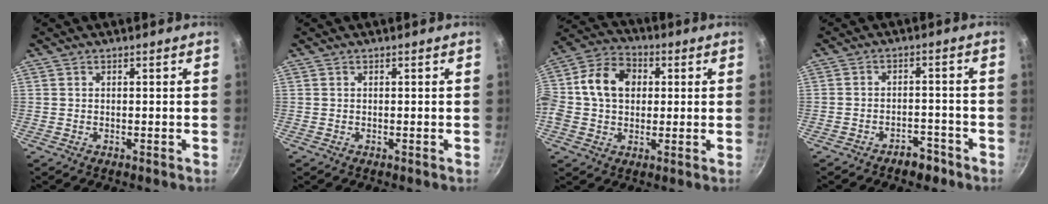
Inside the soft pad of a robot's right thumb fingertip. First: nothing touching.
{"total": 0.0}
{"total": 14.6, "force": [1.8, 11.0, 9.4], "torque": [-0.160, 0.028, 0.008]}
{"total": 4.7, "force": [-3.3, 2.5, 2.2], "torque": [-0.015, 0.037, -0.033]}